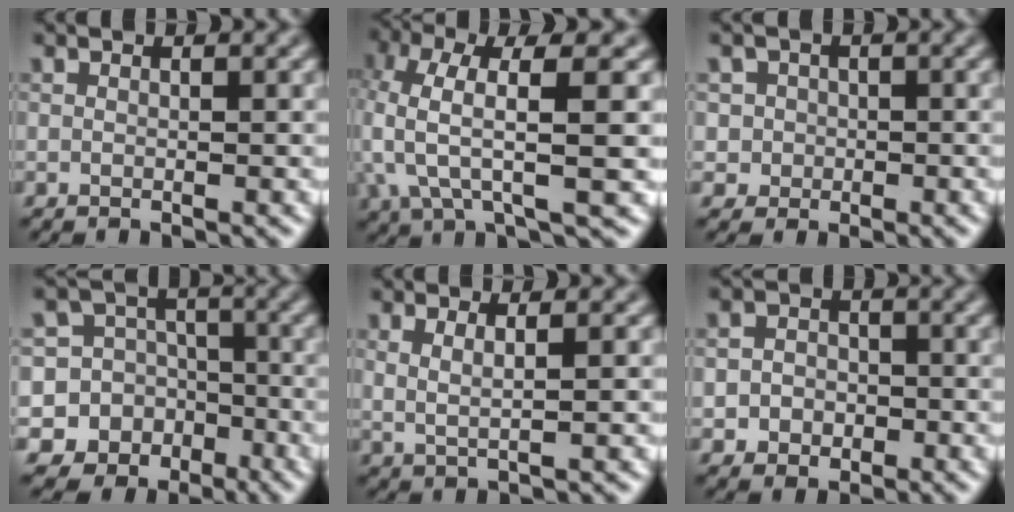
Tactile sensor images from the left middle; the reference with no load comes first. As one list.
[{"total": 7.9, "force": [0.6, 2.5, 7.5], "torque": [-0.160, -0.003, 0.009]}, {"total": 2.8, "force": [0.1, 2.8, 0.4], "torque": [0.011, 0.010, 0.000]}, {"total": 13.0, "force": [-5.7, 11.5, 2.3], "torque": [-0.062, -0.007, -0.093]}, {"total": 2.4, "force": [0.9, 0.9, 2.0], "torque": [-0.031, -0.007, 0.014]}, {"total": 2.9, "force": [-0.6, 2.5, 1.3], "torque": [-0.007, -0.005, -0.023]}]